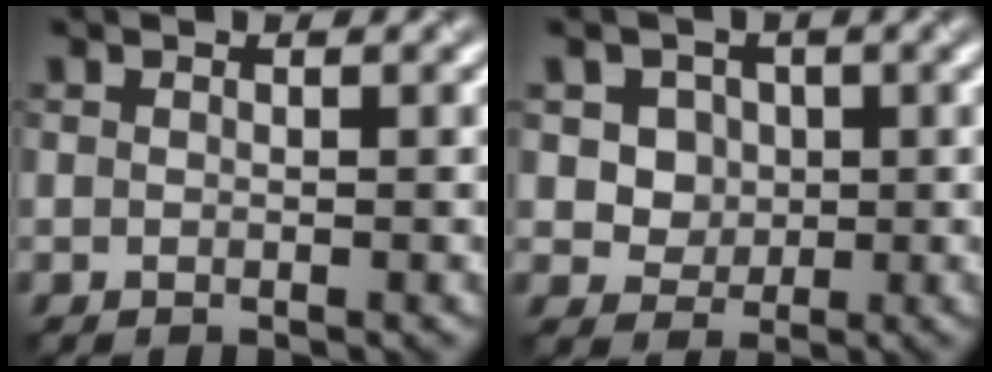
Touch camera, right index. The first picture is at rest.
{"total": 4.3, "force": [1.3, 3.7, 1.8], "torque": [-0.034, -0.001, 0.024]}